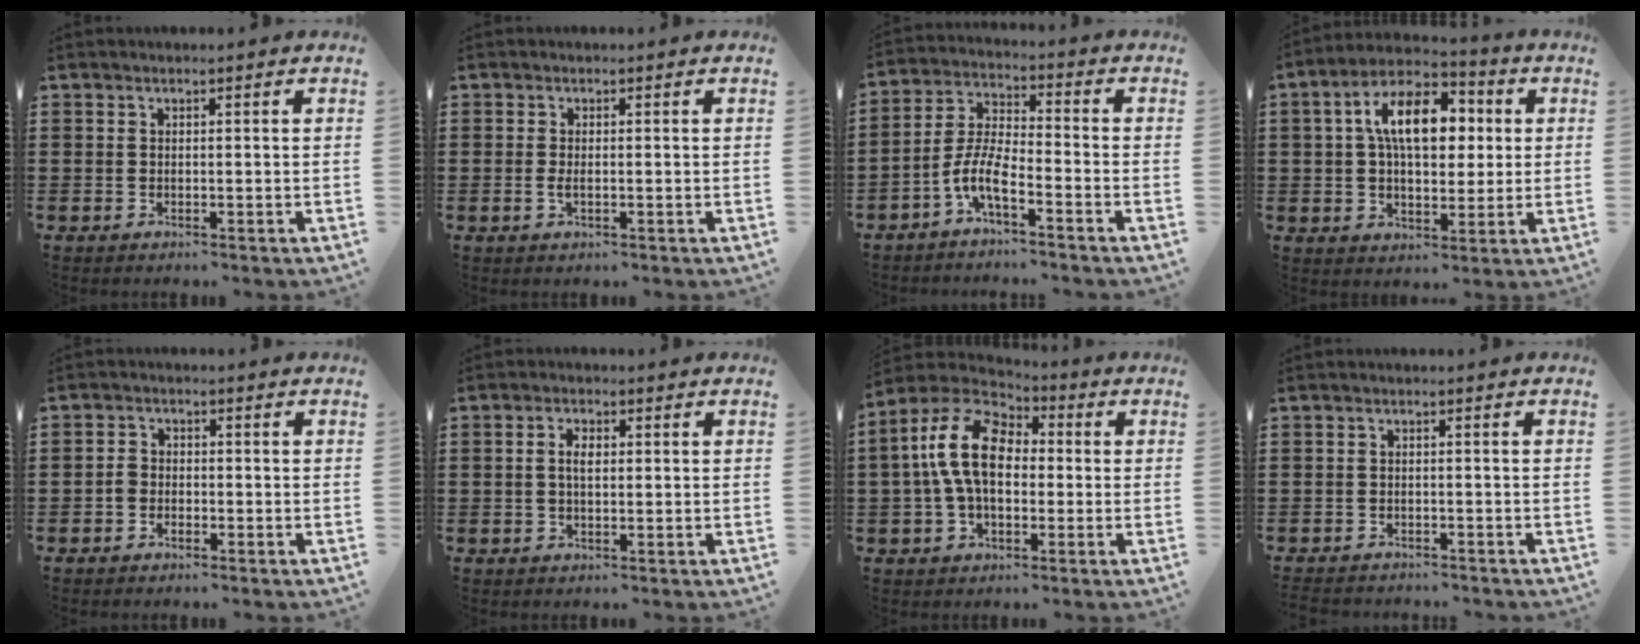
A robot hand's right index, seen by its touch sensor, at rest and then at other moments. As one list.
[{"total": 1.2, "force": [-0.1, 0.4, 1.1], "torque": [-0.021, -0.001, -0.003]}, {"total": 6.4, "force": [-3.9, 1.5, 4.8], "torque": [-0.124, -0.010, -0.082]}, {"total": 11.7, "force": [3.0, 6.5, 9.2], "torque": [-0.180, 0.013, 0.049]}, {"total": 2.0, "force": [-0.9, 1.5, 0.9], "torque": [-0.027, 0.000, -0.021]}, {"total": 2.5, "force": [0.2, 1.2, 2.2], "torque": [-0.043, 0.007, 0.002]}, {"total": 12.0, "force": [1.3, 7.5, 9.4], "torque": [-0.228, 0.006, 0.017]}, {"total": 1.4, "force": [-1.4, 0.2, 0.0], "torque": [-0.005, 0.001, -0.032]}]